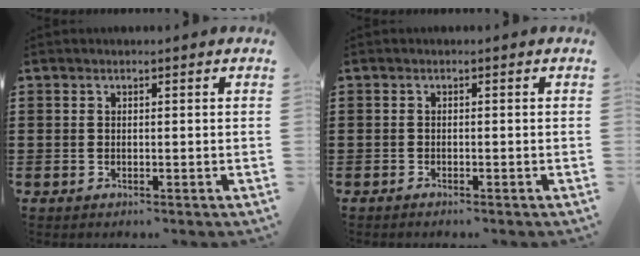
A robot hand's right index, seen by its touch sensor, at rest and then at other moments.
{"total": 0.6, "force": [-0.6, -0.2, 0.1], "torque": [-0.004, -0.005, -0.010]}